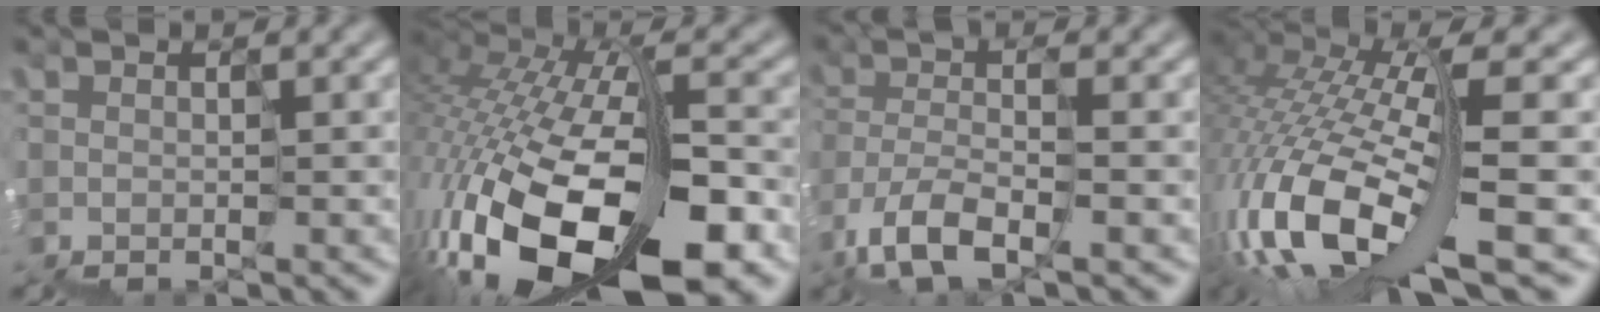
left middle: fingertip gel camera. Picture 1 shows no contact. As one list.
[{"total": 15.0, "force": [-6.3, 7.1, 11.6], "torque": [-0.242, -0.011, -0.098]}, {"total": 3.8, "force": [-3.2, 1.4, 1.5], "torque": [-0.061, 0.002, -0.068]}, {"total": 10.8, "force": [-3.2, 3.7, 9.6], "torque": [-0.242, 0.002, -0.050]}]